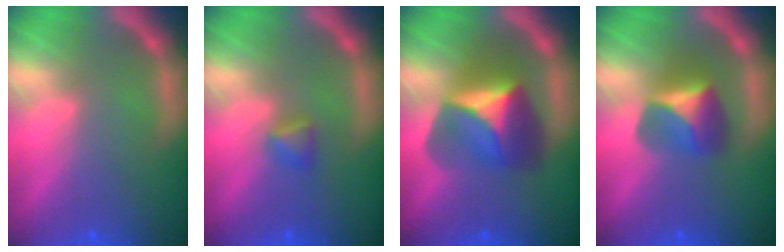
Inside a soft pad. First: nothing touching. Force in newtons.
{"total": 1.4}
{"total": 6.4}
{"total": 3.9}